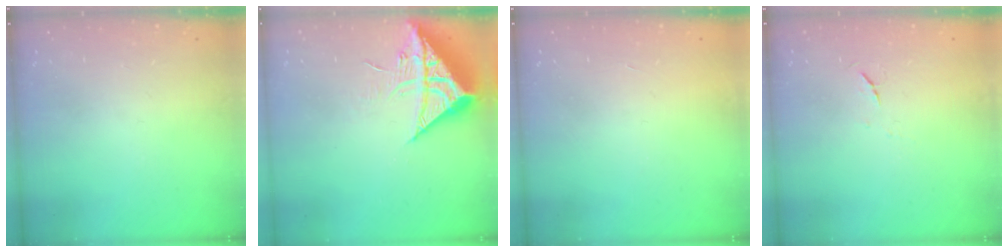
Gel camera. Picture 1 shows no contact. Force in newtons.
{"total": 10.5, "press": 10.5, "slide": 1.0}
{"total": 1.7, "press": 1.7, "slide": 0.1}
{"total": 3.6, "press": 3.6, "slide": 0.6}